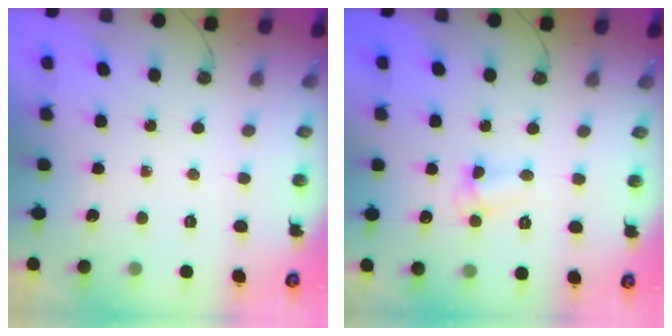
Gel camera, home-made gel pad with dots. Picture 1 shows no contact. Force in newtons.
{"total": 5.1, "press": 5.1, "slide": 0.5}